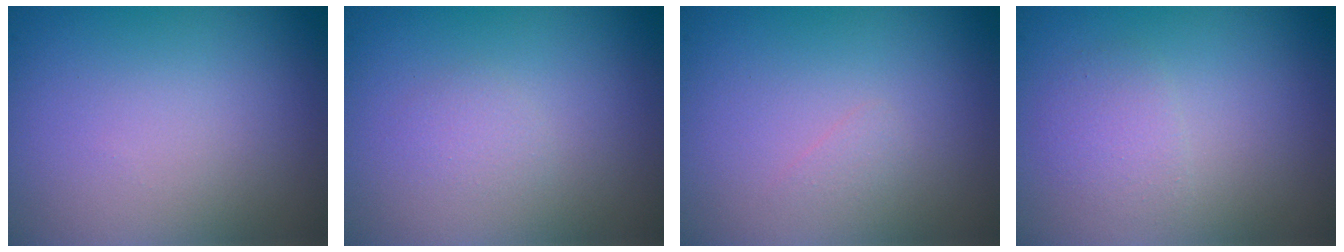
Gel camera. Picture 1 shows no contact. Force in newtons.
{"total": 0.8, "press": 0.8, "slide": 0.1}
{"total": 0.6, "press": 0.6, "slide": 0.0}
{"total": 1.6, "press": 1.6, "slide": 0.1}